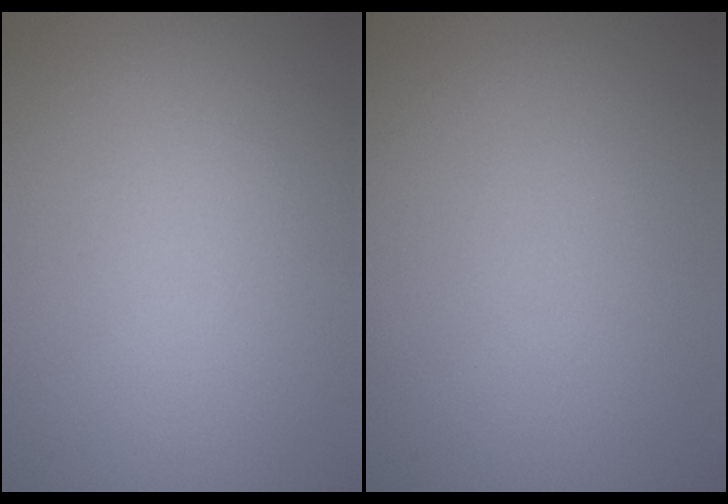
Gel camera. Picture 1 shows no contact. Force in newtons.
{"total": 0.0}